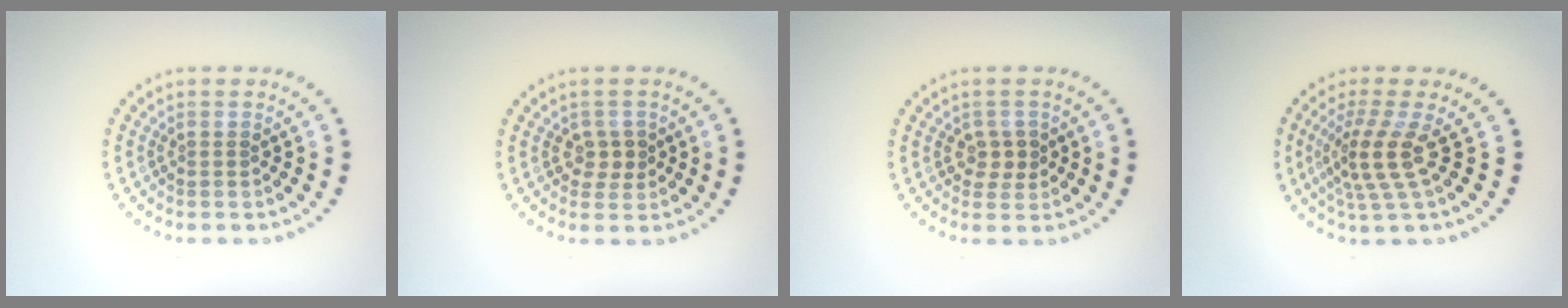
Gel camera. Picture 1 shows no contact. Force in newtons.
{"total": 1.7, "press": 1.6, "slide": 0.6}
{"total": 1.7, "press": 1.6, "slide": 0.6}
{"total": 3.7, "press": 2.7, "slide": 2.5}